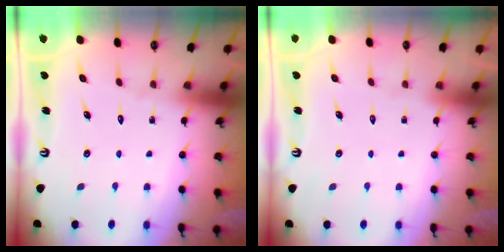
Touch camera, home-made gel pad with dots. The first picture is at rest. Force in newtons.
{"total": 0.0}